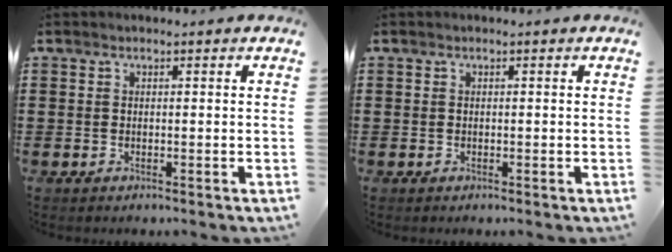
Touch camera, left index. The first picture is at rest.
{"total": 0.0}